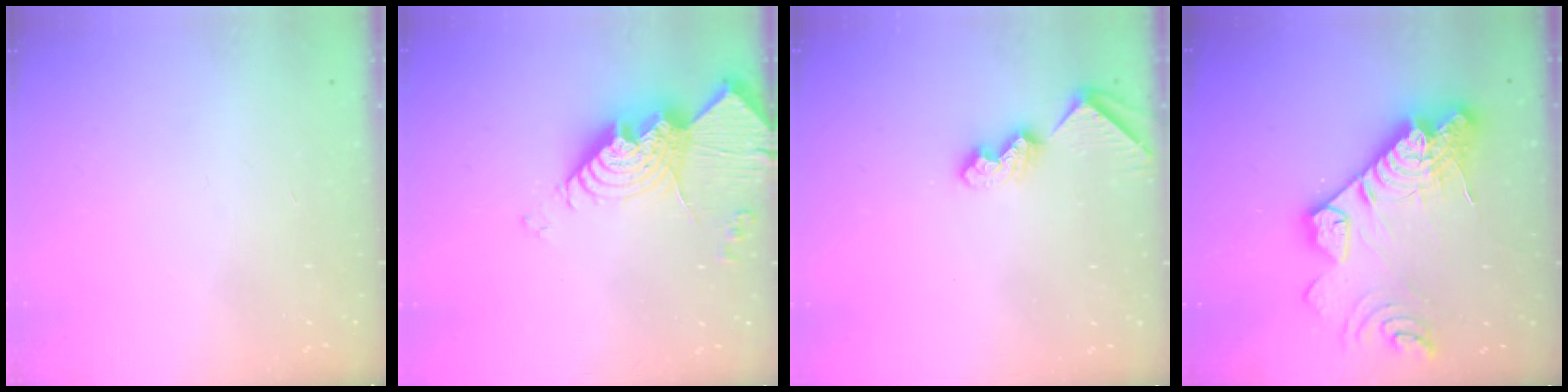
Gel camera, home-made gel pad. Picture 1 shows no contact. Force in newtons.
{"total": 21.9, "press": 21.8, "slide": 2.2}
{"total": 8.7, "press": 8.7, "slide": 0.7}
{"total": 24.2, "press": 24.1, "slide": 2.5}